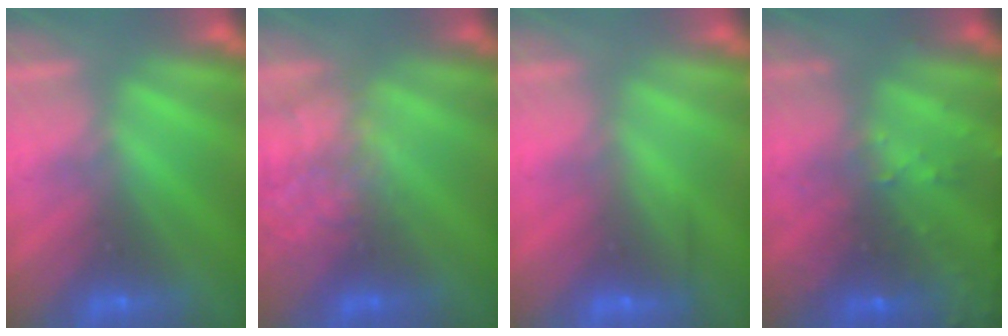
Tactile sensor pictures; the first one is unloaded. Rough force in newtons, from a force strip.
{"total": 2.2}
{"total": 2.2}
{"total": 8.9}